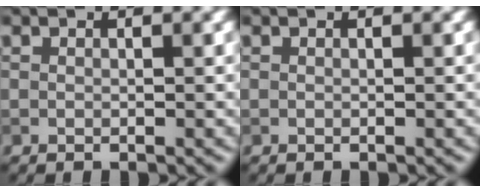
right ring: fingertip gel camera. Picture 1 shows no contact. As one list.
[{"total": 0.0}]